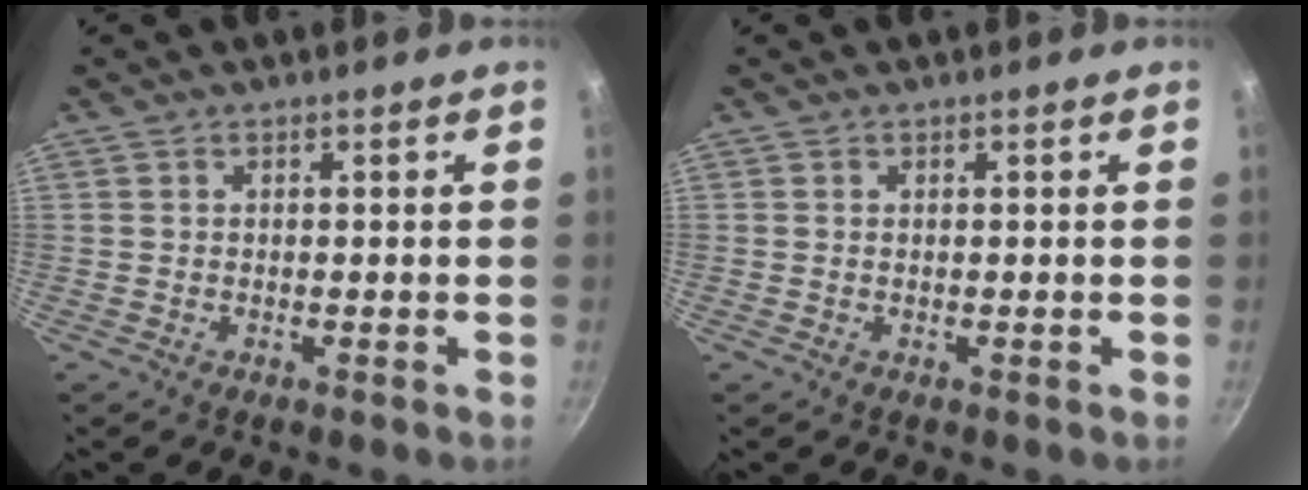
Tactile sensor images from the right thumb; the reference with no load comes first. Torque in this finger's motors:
{"motor_torque": [-0.22, 0.06, 0.15, 0.02, 0.02]}